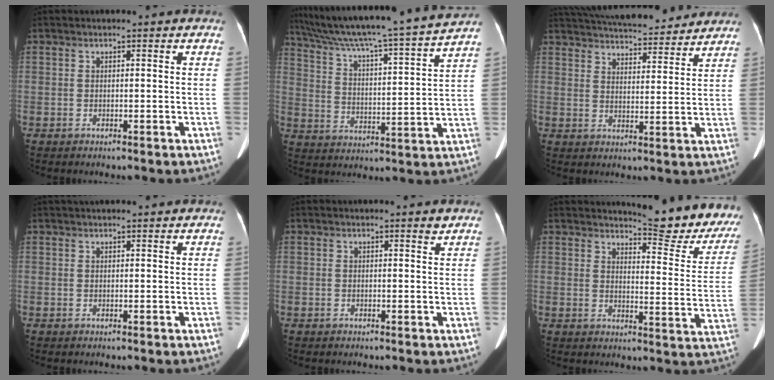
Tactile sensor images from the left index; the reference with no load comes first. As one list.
[{"total": 21.4, "force": [18.9, -1.7, 9.9], "torque": [-0.176, -0.018, 0.281]}, {"total": 20.5, "force": [18.5, 4.5, 7.4], "torque": [-0.137, 0.032, 0.260]}, {"total": 4.8, "force": [4.2, 0.7, 2.2], "torque": [-0.028, 0.039, 0.060]}, {"total": 0.5, "force": [0.4, 0.0, 0.3], "torque": [-0.010, -0.008, 0.005]}, {"total": 15.9, "force": [14.7, 1.8, 5.7], "torque": [-0.059, -0.083, 0.157]}]